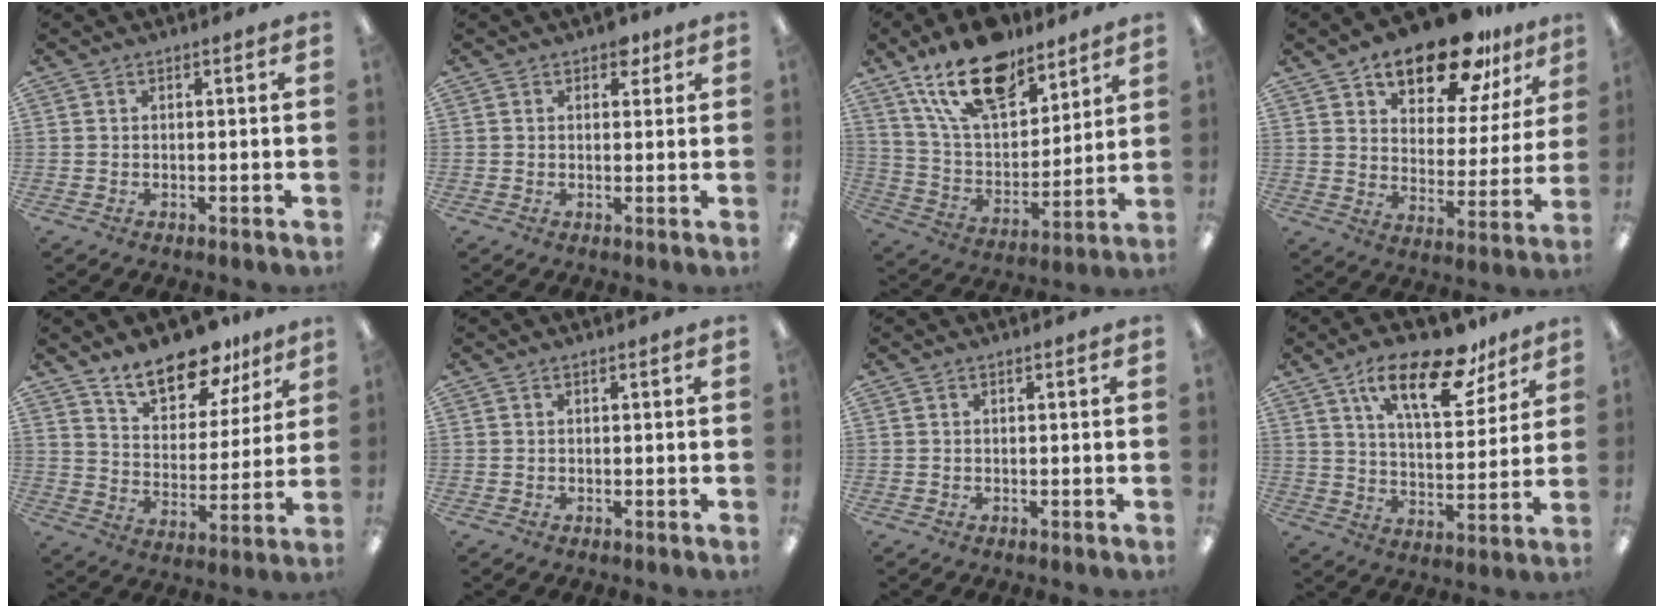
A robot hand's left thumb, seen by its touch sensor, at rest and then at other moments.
{"total": 3.2, "force": [2.1, 1.9, 1.5], "torque": [-0.010, -0.006, 0.033]}
{"total": 20.1, "force": [13.8, 9.7, 11.0], "torque": [-0.195, -0.067, 0.245]}
{"total": 17.4, "force": [13.4, 7.2, 8.5], "torque": [-0.133, -0.081, 0.229]}
{"total": 15.0, "force": [12.4, 6.0, 5.8], "torque": [-0.096, -0.082, 0.224]}
{"total": 0.0}
{"total": 0.0}
{"total": 19.1, "force": [12.3, 7.8, 12.3], "torque": [-0.186, -0.061, 0.201]}